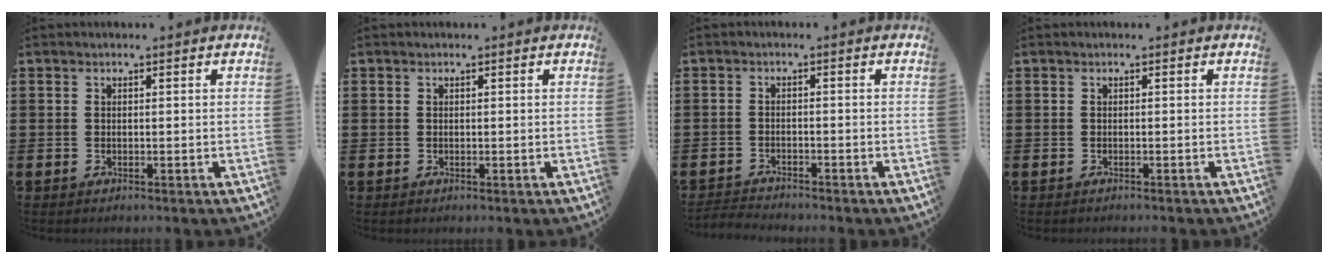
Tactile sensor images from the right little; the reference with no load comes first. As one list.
[{"total": 0.0}, {"total": 1.8, "force": [-1.8, 0.0, 0.0], "torque": [-0.004, 0.002, -0.038]}, {"total": 0.0}]